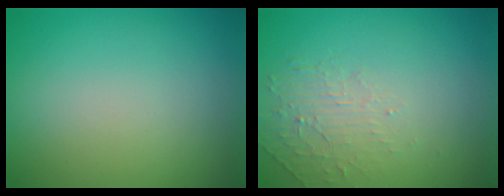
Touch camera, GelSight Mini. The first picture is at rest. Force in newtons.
{"total": 1.9, "press": 0.6, "slide": 1.8}